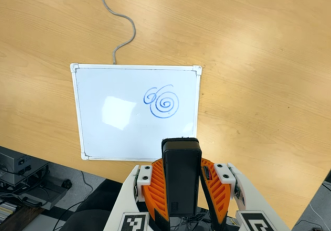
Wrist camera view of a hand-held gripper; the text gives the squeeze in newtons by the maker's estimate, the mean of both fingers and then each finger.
{"total": 7.8, "left": 6.3, "right": 9.3}